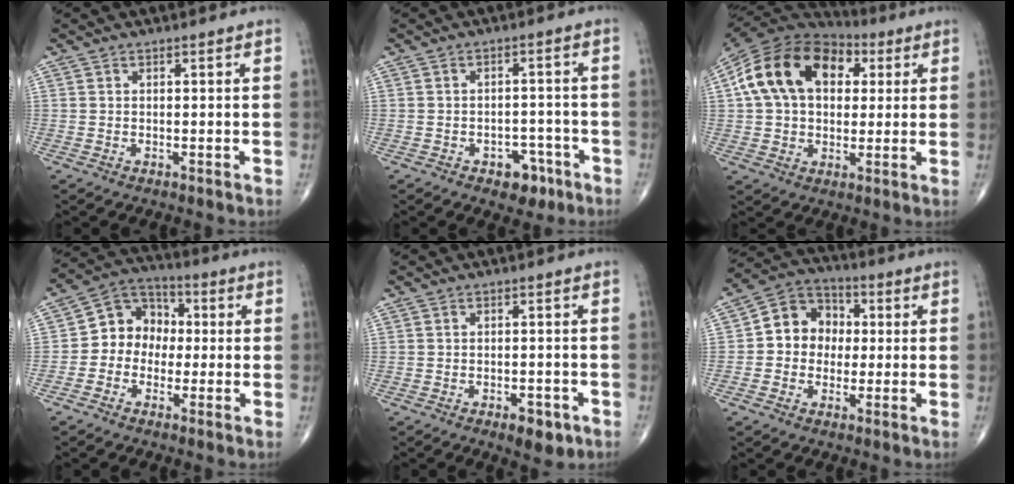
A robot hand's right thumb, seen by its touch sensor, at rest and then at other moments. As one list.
[{"total": 5.5, "force": [-3.1, 3.6, 2.7], "torque": [-0.006, 0.027, -0.040]}, {"total": 20.4, "force": [5.0, 13.9, 14.1], "torque": [-0.241, 0.026, 0.077]}, {"total": 9.4, "force": [-0.7, 8.1, 4.7], "torque": [-0.036, 0.037, -0.031]}, {"total": 4.9, "force": [-2.6, 2.3, 3.5], "torque": [-0.038, 0.008, -0.030]}, {"total": 10.1, "force": [0.3, 8.8, 5.1], "torque": [-0.046, 0.029, -0.010]}]